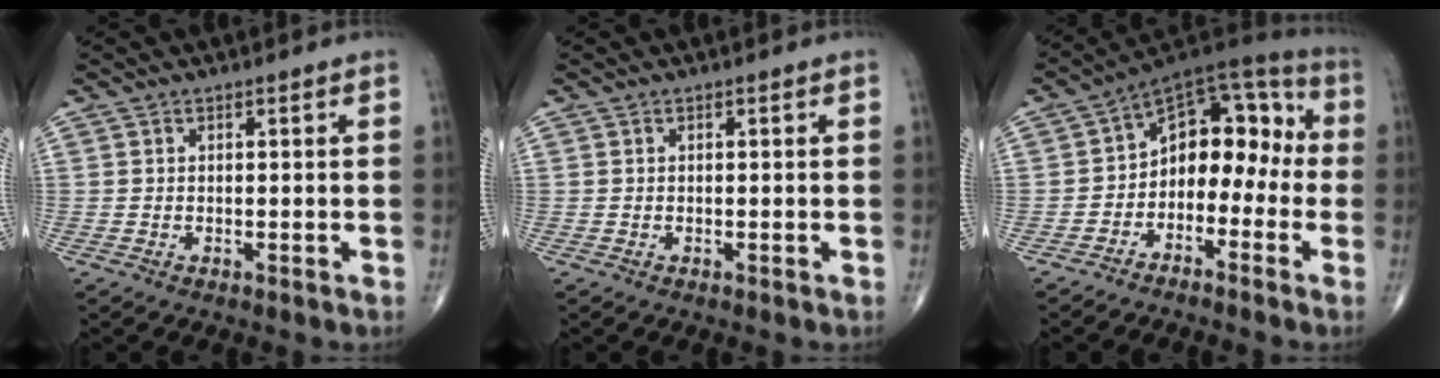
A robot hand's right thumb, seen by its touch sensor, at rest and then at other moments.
{"total": 0.0}
{"total": 13.1, "force": [-2.6, 8.9, 9.2], "torque": [-0.084, 0.076, -0.057]}